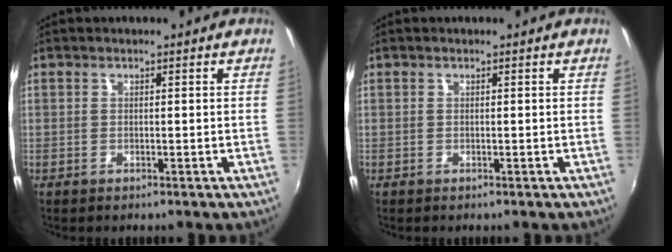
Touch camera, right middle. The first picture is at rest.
{"total": 0.0}